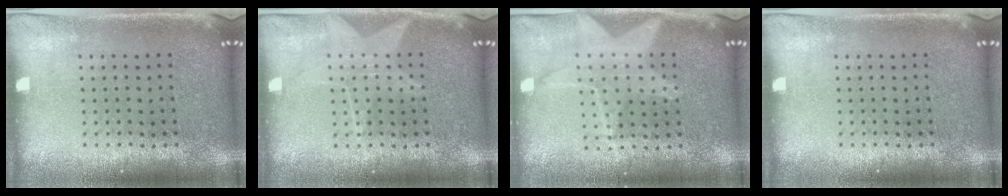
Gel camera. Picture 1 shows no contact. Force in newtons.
{"total": 1.8, "press": 1.8, "slide": 0.3}
{"total": 1.2, "press": 1.2, "slide": 0.2}
{"total": 0.0}